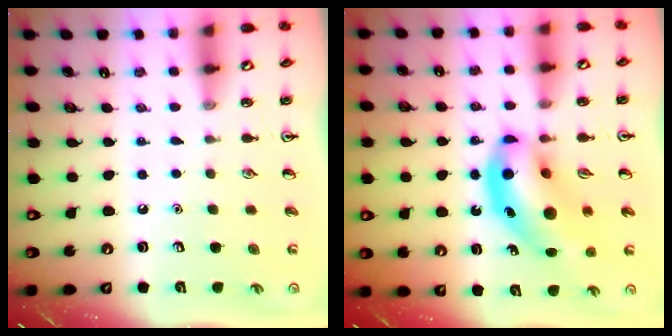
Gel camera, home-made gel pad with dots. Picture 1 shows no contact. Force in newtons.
{"total": 14.9, "press": 14.2, "slide": 4.5}